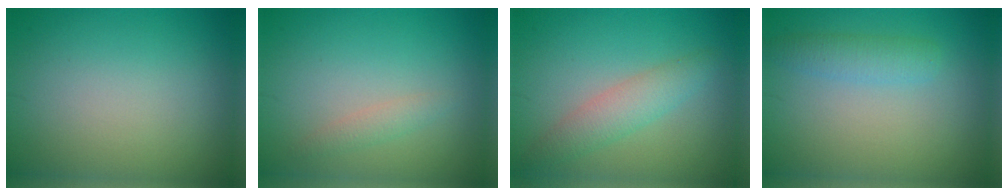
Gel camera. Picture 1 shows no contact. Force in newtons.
{"total": 1.2, "press": 1.2, "slide": 0.1}
{"total": 2.9, "press": 2.9, "slide": 0.1}
{"total": 2.2, "press": 2.2, "slide": 0.1}